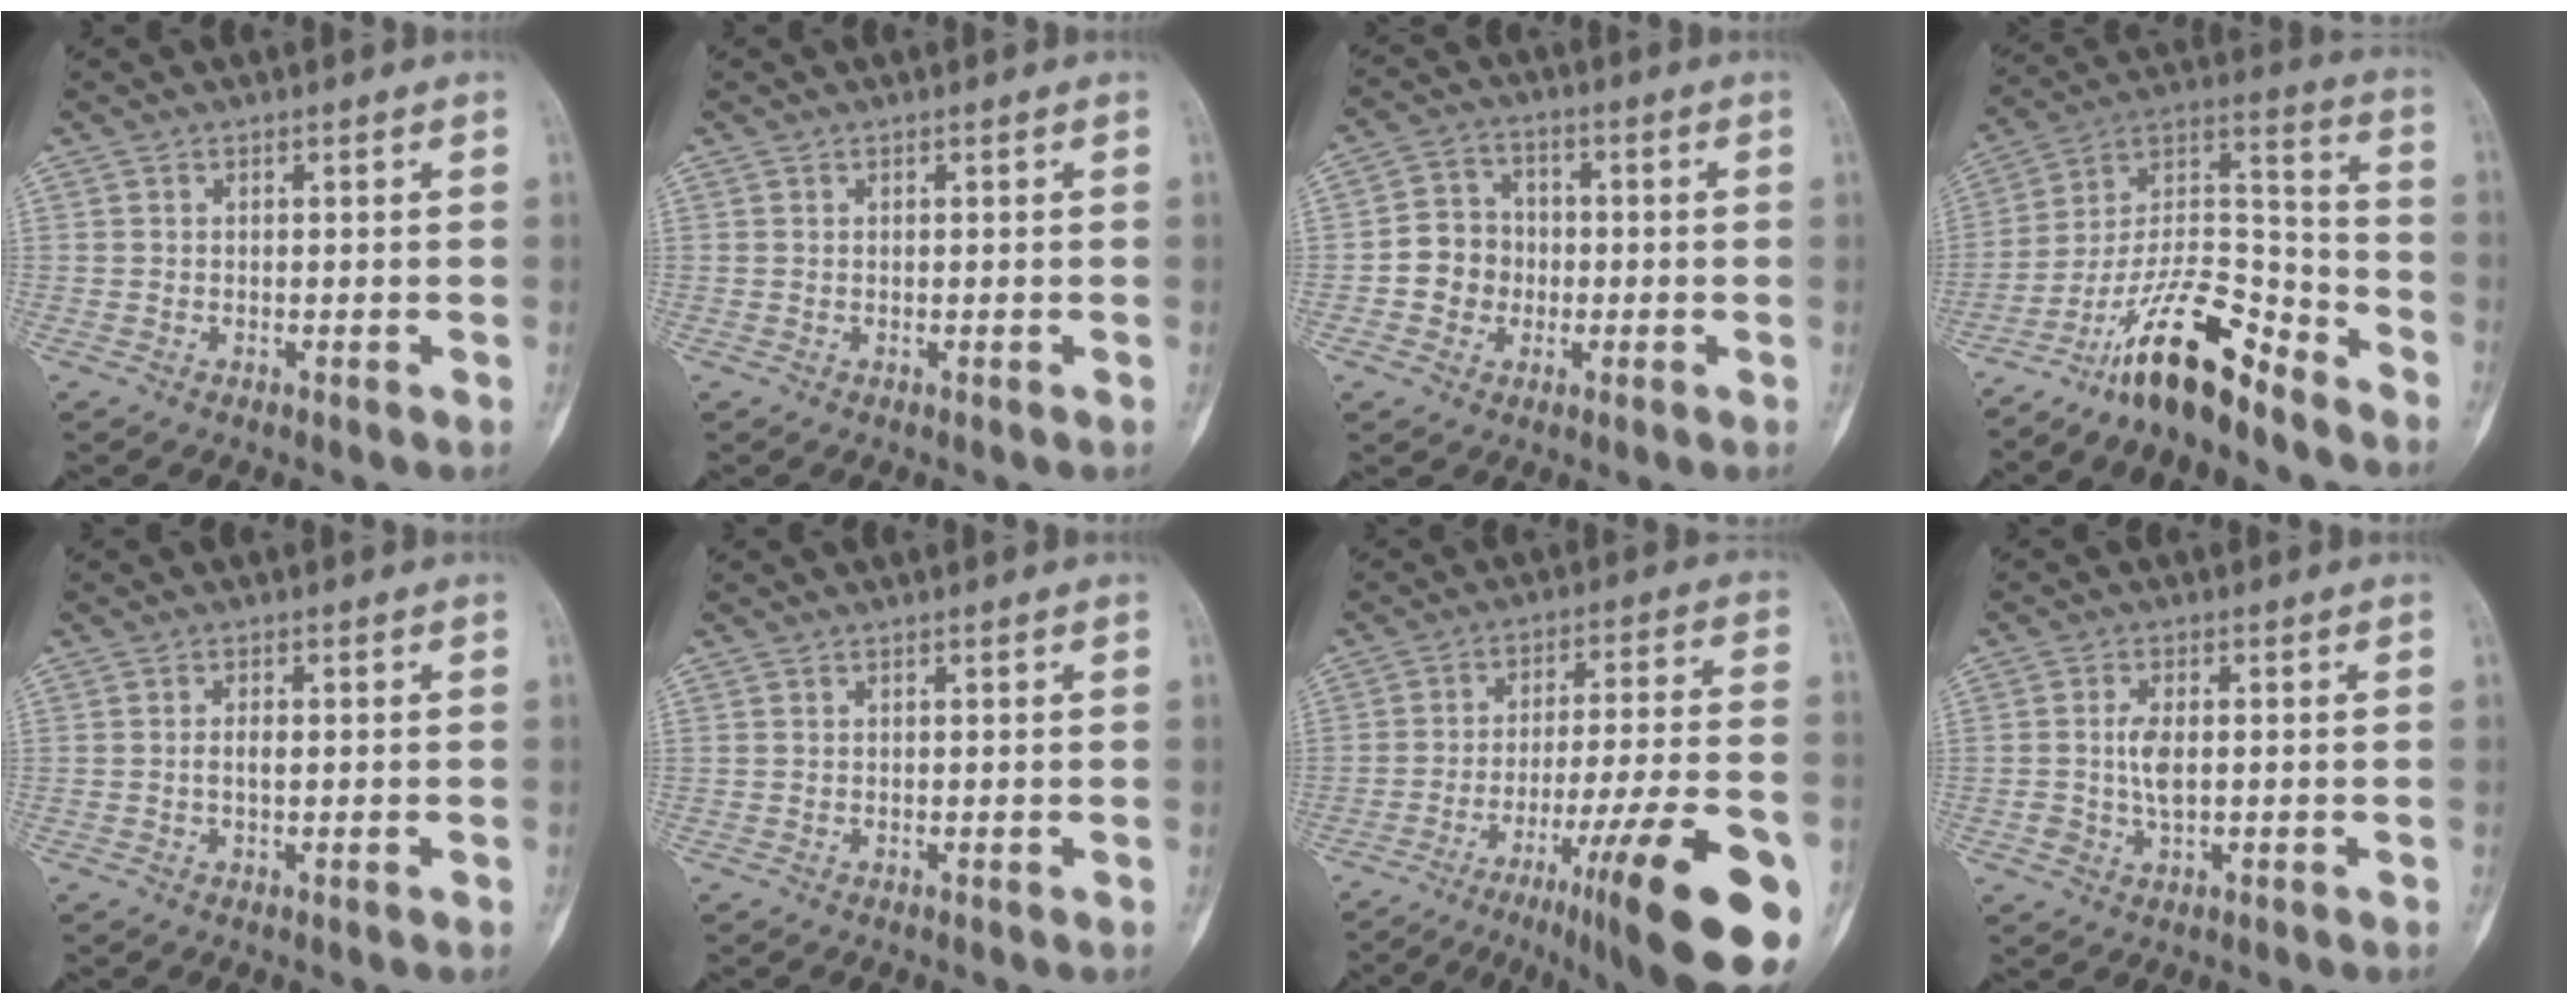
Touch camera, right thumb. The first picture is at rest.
{"total": 0.0}
{"total": 7.6, "force": [-1.2, 6.9, 2.8], "torque": [-0.013, 0.018, -0.031]}
{"total": 17.1, "force": [-12.7, 5.3, 10.1], "torque": [-0.161, 0.110, -0.228]}
{"total": 1.8, "force": [-0.2, 0.7, 1.7], "torque": [-0.035, 0.000, -0.006]}
{"total": 0.0}
{"total": 24.1, "force": [-11.6, 3.6, 20.9], "torque": [-0.254, 0.046, -0.169]}
{"total": 4.6, "force": [-0.2, 2.3, 3.9], "torque": [-0.078, 0.001, -0.006]}